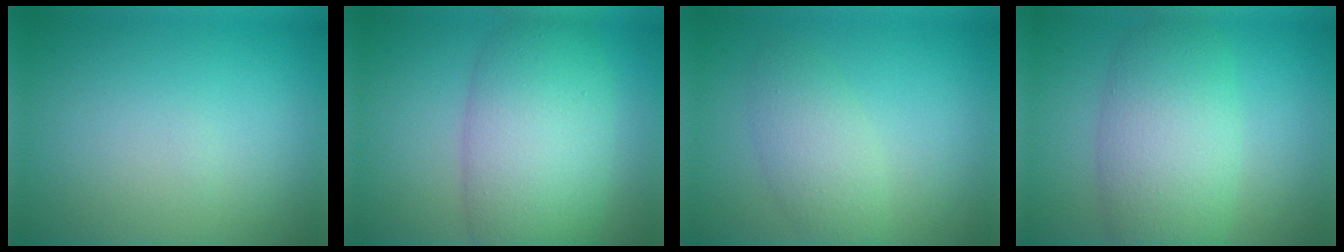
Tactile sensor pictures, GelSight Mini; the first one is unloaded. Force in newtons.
{"total": 8.7, "press": 8.6, "slide": 0.2}
{"total": 2.9, "press": 2.9, "slide": 0.2}
{"total": 6.7, "press": 6.7, "slide": 0.3}